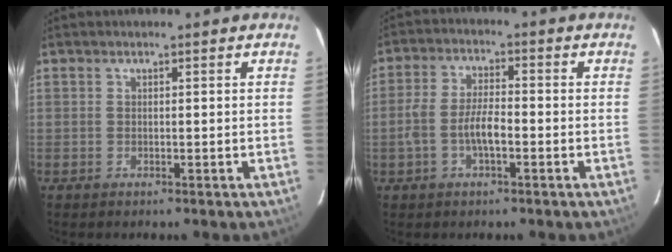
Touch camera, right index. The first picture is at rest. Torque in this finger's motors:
{"motor_torque": [0.76, -0.30, 0.47, 0.14]}